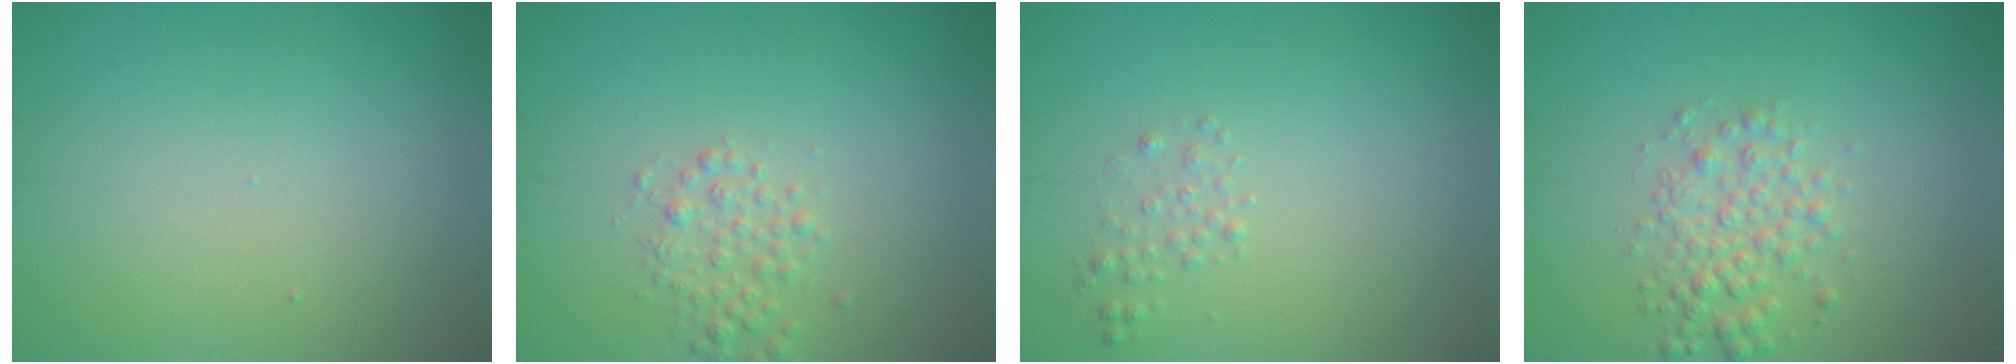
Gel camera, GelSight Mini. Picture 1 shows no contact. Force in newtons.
{"total": 2.0, "press": 2.0, "slide": 0.1}
{"total": 1.0, "press": 1.0, "slide": 0.1}
{"total": 2.9, "press": 2.9, "slide": 0.0}